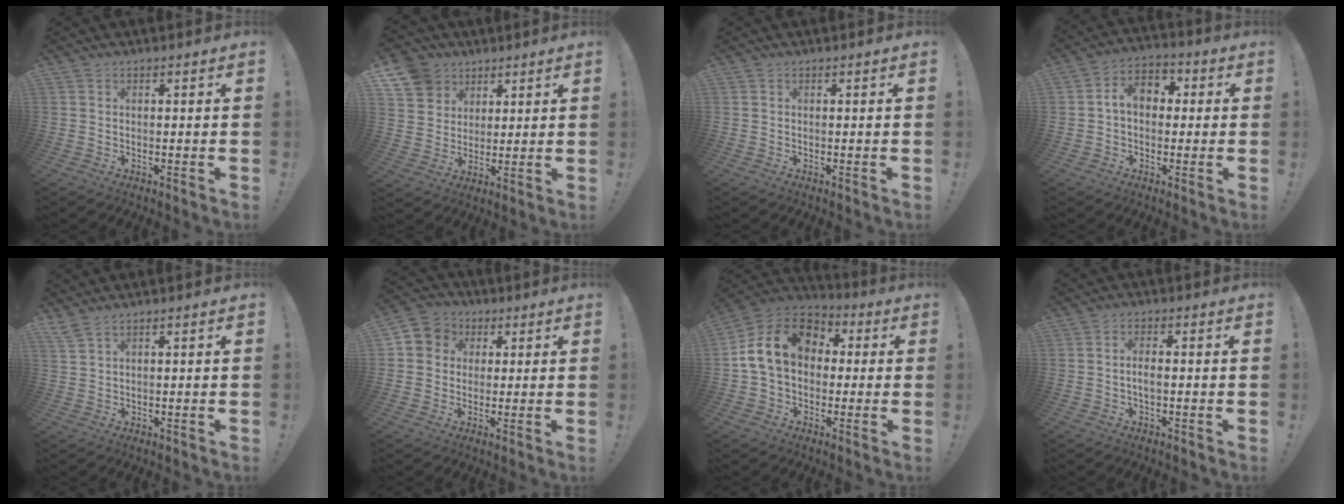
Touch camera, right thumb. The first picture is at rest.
{"total": 10.8, "force": [5.7, 8.9, 2.3], "torque": [-0.032, -0.037, 0.117]}
{"total": 0.0}
{"total": 8.3, "force": [1.0, 5.9, 5.8], "torque": [-0.094, 0.017, 0.022]}
{"total": 2.8, "force": [2.3, 0.4, 1.5], "torque": [-0.032, -0.010, 0.043]}
{"total": 6.5, "force": [0.4, 6.3, 1.7], "torque": [-0.018, 0.006, 0.012]}
{"total": 17.0, "force": [3.4, 12.6, 11.0], "torque": [-0.178, 0.011, 0.065]}
{"total": 3.0, "force": [-0.5, 1.0, 2.8], "torque": [-0.056, 0.004, -0.012]}